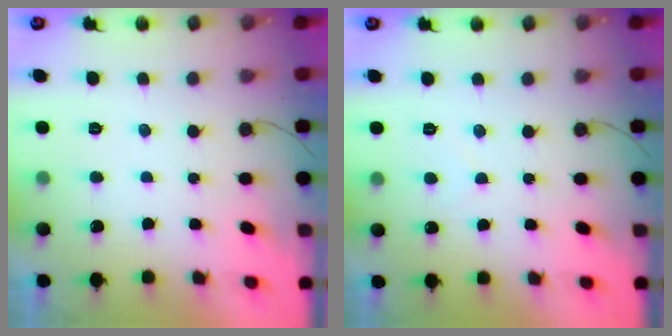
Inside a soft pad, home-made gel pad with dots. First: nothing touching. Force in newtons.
{"total": 3.6, "press": 3.6, "slide": 0.3}